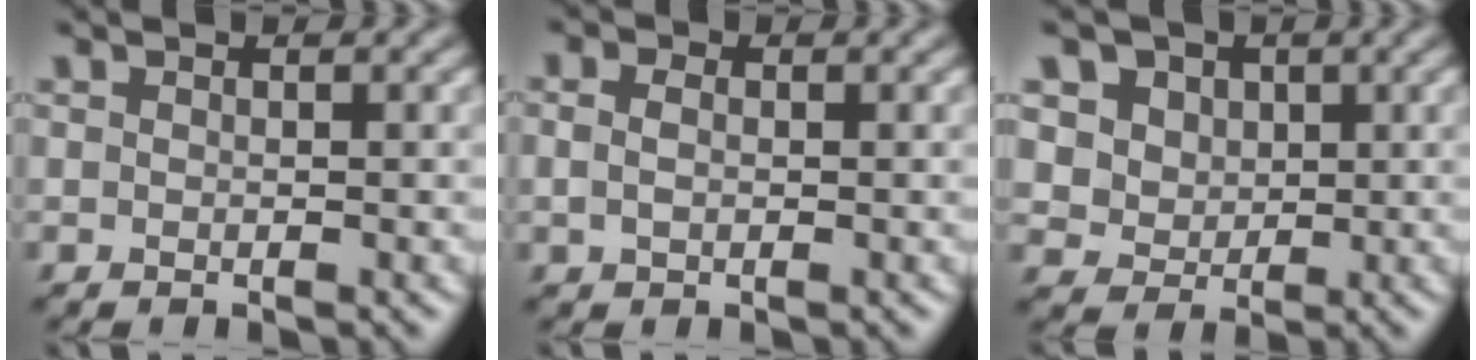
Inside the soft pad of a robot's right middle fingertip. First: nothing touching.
{"total": 1.9, "force": [0.4, 1.4, 1.2], "torque": [-0.026, 0.004, -0.001]}
{"total": 6.5, "force": [3.2, 5.1, 2.5], "torque": [-0.056, 0.001, 0.047]}